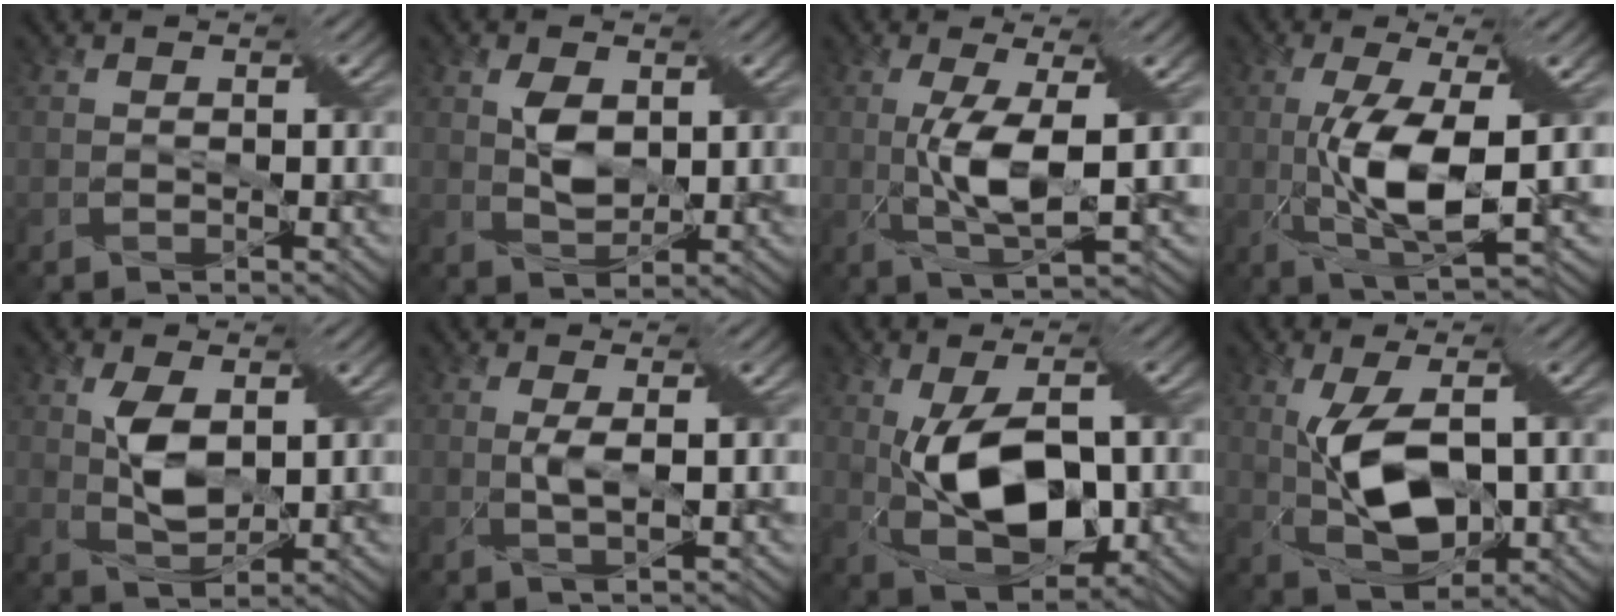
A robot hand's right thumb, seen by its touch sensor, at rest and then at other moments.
{"total": 3.9, "force": [1.1, 2.3, 3.0], "torque": [-0.066, 0.000, 0.023]}
{"total": 7.8, "force": [-0.2, 2.1, 7.5], "torque": [-0.154, 0.002, -0.002]}
{"total": 10.2, "force": [-1.0, 3.4, 9.6], "torque": [-0.197, -0.004, -0.016]}
{"total": 5.4, "force": [1.2, 2.7, 4.6], "torque": [-0.100, 0.000, 0.029]}
{"total": 2.4, "force": [0.4, 0.3, 2.3], "torque": [-0.053, 0.002, 0.007]}
{"total": 11.5, "force": [-0.3, 5.9, 9.8], "torque": [-0.186, -0.002, 0.001]}
{"total": 9.5, "force": [0.1, 4.6, 8.4], "torque": [-0.172, 0.006, 0.005]}